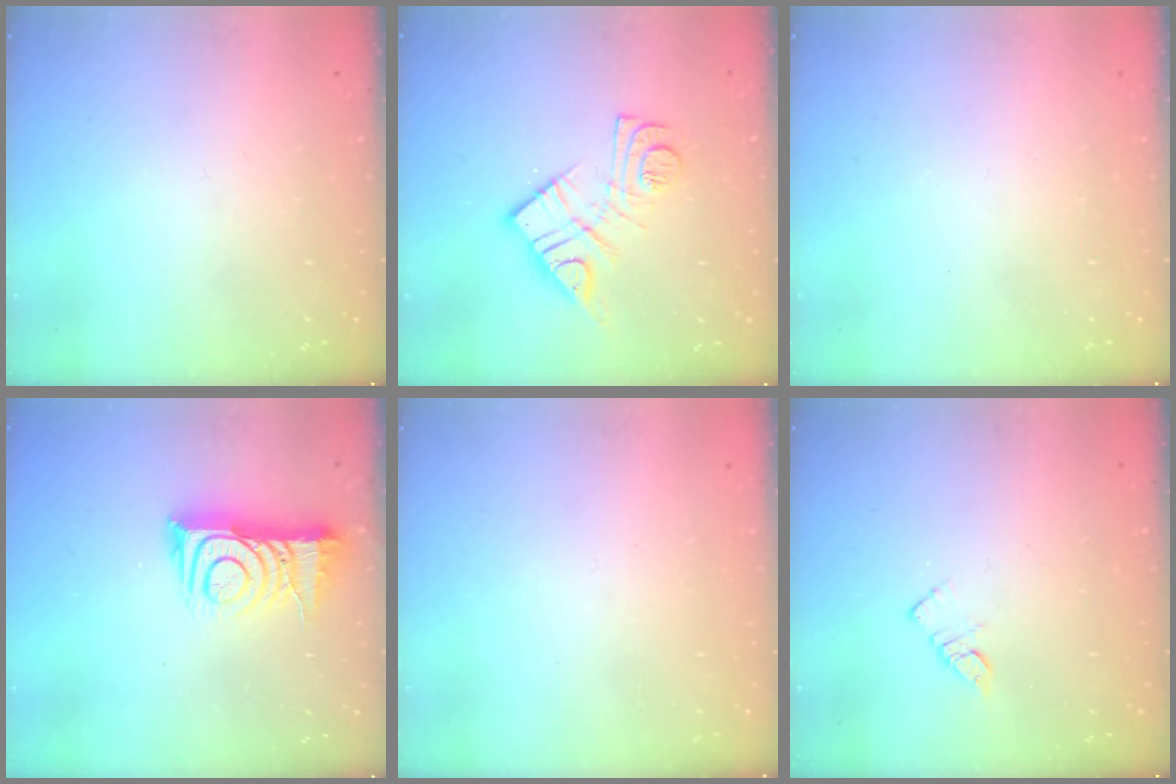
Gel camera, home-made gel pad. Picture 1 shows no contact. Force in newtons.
{"total": 14.5, "press": 14.4, "slide": 1.0}
{"total": 1.5, "press": 1.5, "slide": 0.1}
{"total": 11.0, "press": 10.9, "slide": 0.9}
{"total": 1.7, "press": 1.7, "slide": 0.2}
{"total": 3.6, "press": 3.5, "slide": 0.3}